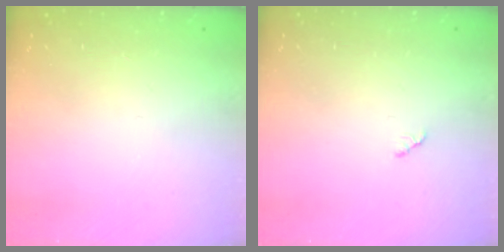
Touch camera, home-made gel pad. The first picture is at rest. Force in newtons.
{"total": 2.1, "press": 2.1, "slide": 0.3}